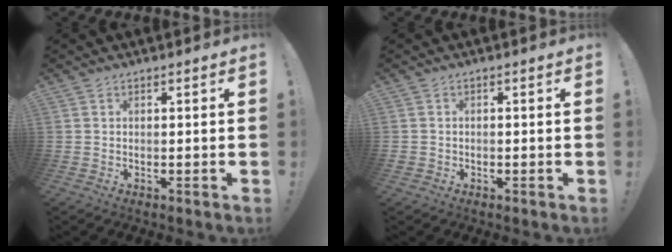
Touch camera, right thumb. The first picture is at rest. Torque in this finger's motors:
{"motor_torque": [-0.12, 0.09, 0.13, -0.03, -0.02]}